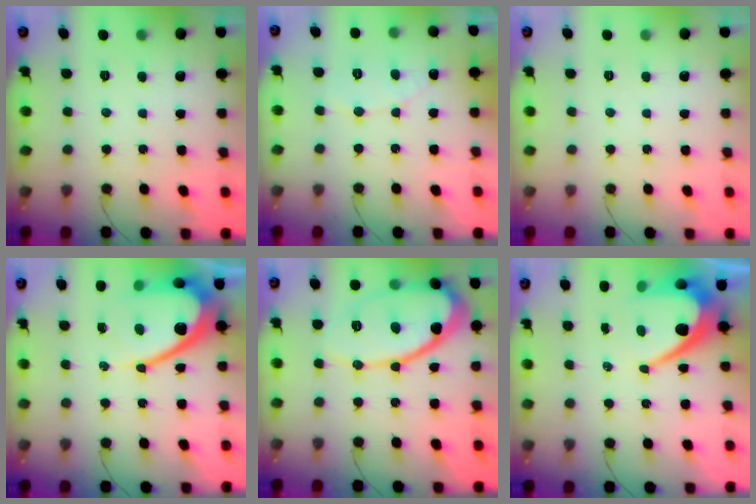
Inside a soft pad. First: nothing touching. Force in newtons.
{"total": 4.8, "press": 4.8, "slide": 0.3}
{"total": 0.0}
{"total": 16.3, "press": 16.3, "slide": 1.0}
{"total": 15.8, "press": 15.8, "slide": 1.4}
{"total": 11.2, "press": 11.2, "slide": 0.8}